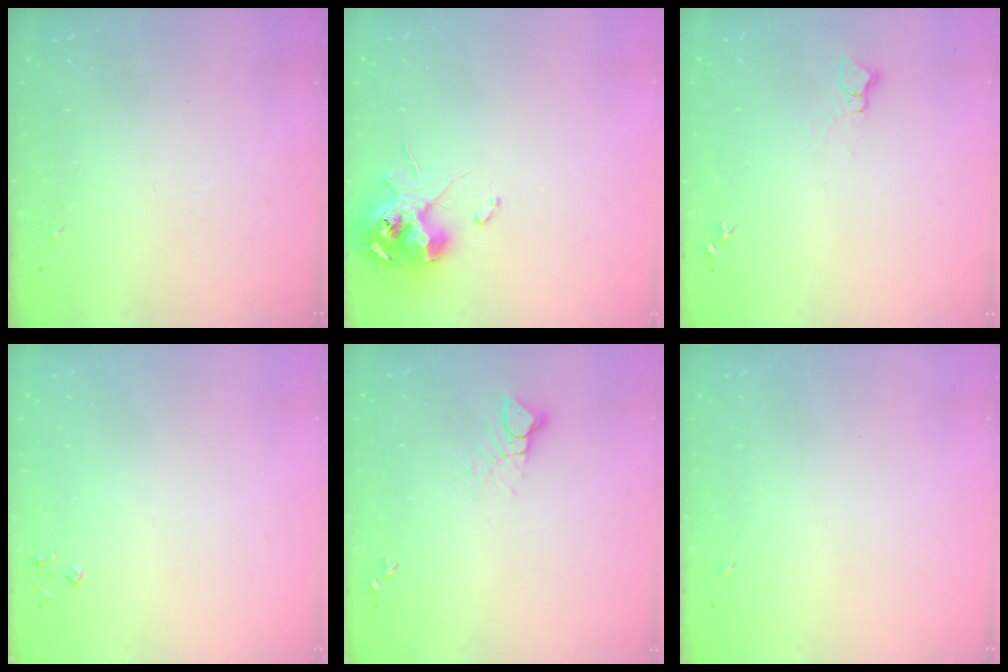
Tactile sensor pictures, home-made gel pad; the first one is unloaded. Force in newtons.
{"total": 12.0, "press": 11.8, "slide": 1.6}
{"total": 3.8, "press": 3.8, "slide": 0.4}
{"total": 2.2, "press": 2.2, "slide": 0.3}
{"total": 5.0, "press": 5.0, "slide": 0.2}
{"total": 0.0}